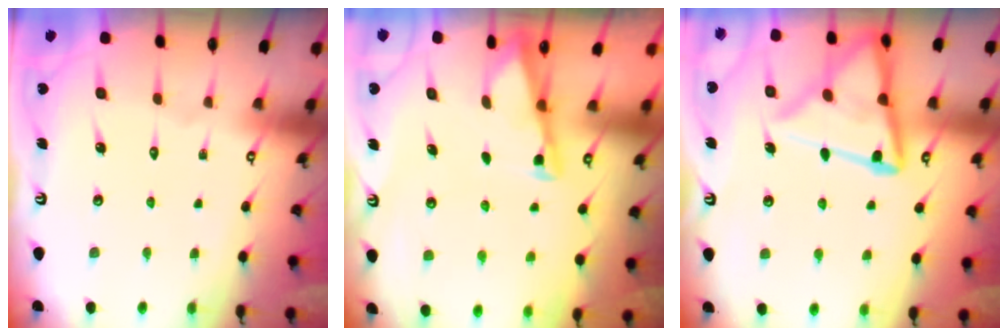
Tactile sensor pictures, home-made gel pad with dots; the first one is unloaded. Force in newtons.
{"total": 2.7, "press": 2.7, "slide": 0.3}
{"total": 15.7, "press": 15.7, "slide": 1.5}